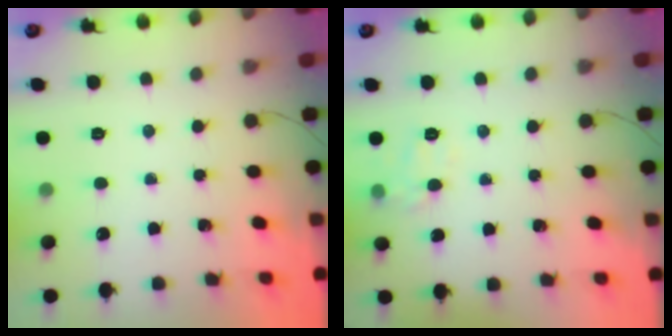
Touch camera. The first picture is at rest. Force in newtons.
{"total": 7.2, "press": 7.1, "slide": 0.8}